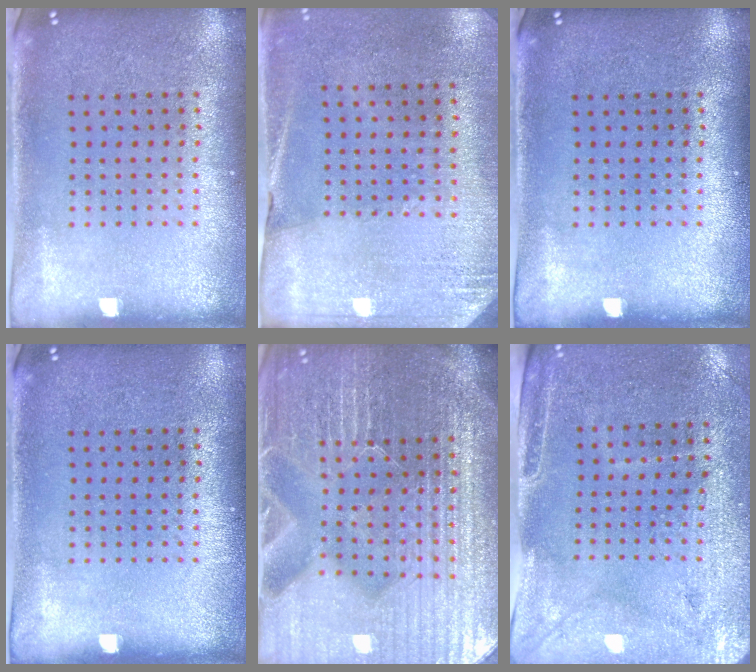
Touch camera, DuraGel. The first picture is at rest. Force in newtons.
{"total": 2.6, "press": 2.3, "slide": 1.3}
{"total": 0.0}
{"total": 0.0}
{"total": 6.1, "press": 5.5, "slide": 2.7}
{"total": 3.0, "press": 2.7, "slide": 1.4}